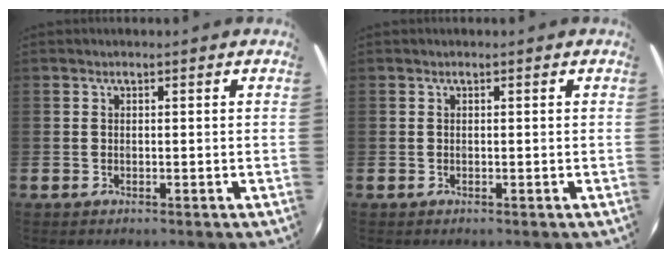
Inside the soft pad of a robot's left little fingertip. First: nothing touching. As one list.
[{"total": 0.0}]